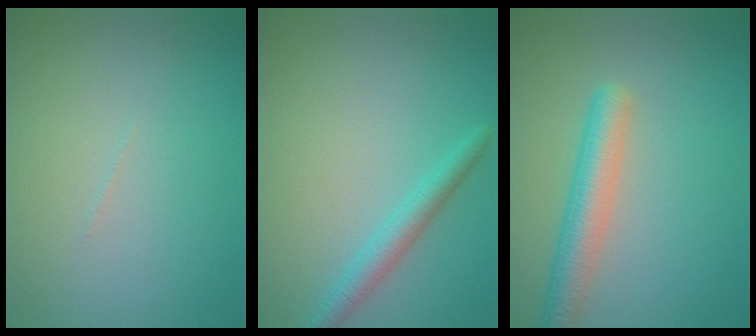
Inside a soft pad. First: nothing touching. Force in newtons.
{"total": 2.4, "press": 2.4, "slide": 0.1}
{"total": 4.0, "press": 4.0, "slide": 0.2}